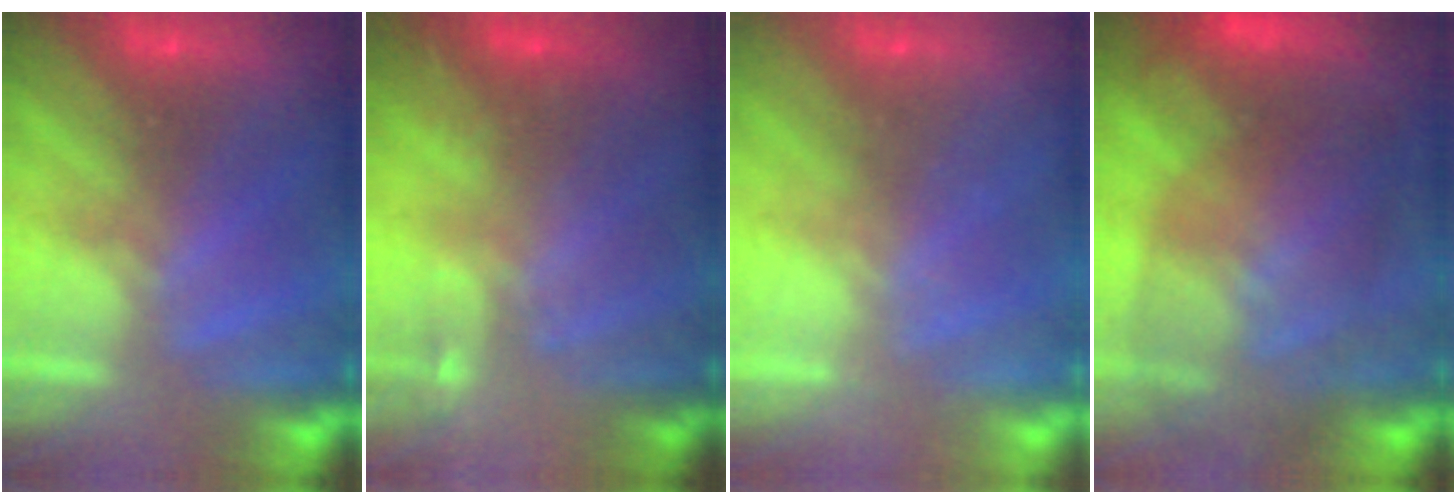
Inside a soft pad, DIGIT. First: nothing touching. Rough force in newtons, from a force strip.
{"total": 2.1}
{"total": 2.1}
{"total": 9.8}